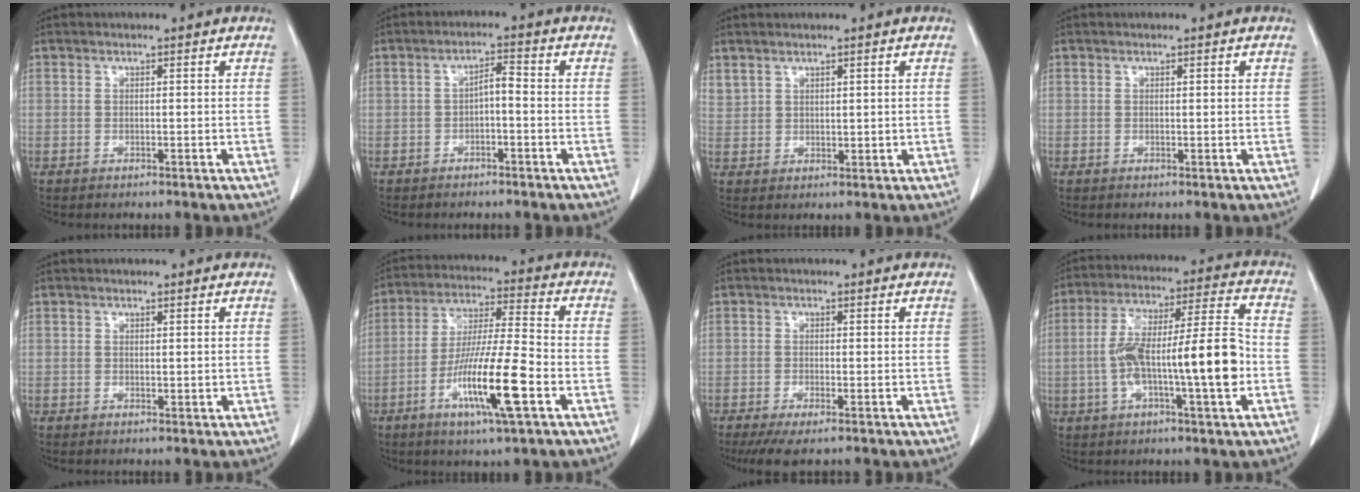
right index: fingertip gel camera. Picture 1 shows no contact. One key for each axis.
{"total": 2.8, "fx": -0.7, "fy": 0.9, "fz": 2.5, "tx": -0.045, "ty": 0.013, "tz": -0.011}
{"total": 2.8, "fx": 2.0, "fy": 1.7, "fz": 0.8, "tx": -0.019, "ty": 0.009, "tz": 0.054}
{"total": 0.0}
{"total": 0.0}
{"total": 13.7, "fx": -5.3, "fy": 0.5, "fz": 12.6, "tx": -0.234, "ty": -0.015, "tz": -0.097}
{"total": 5.2, "fx": -3.6, "fy": 1.2, "fz": 3.5, "tx": -0.053, "ty": -0.013, "tz": -0.060}
{"total": 16.0, "fx": -2.9, "fy": 1.9, "fz": 15.6, "tx": -0.279, "ty": 0.021, "tz": -0.046}